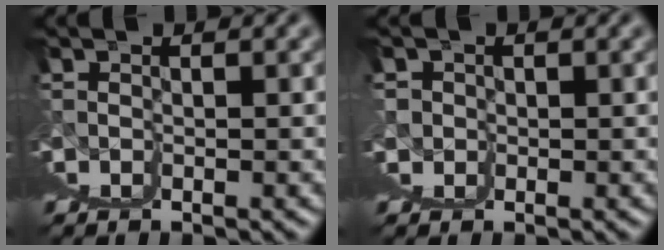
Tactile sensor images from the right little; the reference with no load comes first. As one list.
[{"total": 1.1, "force": [0.9, 0.5, 0.3], "torque": [-0.002, -0.004, 0.015]}]